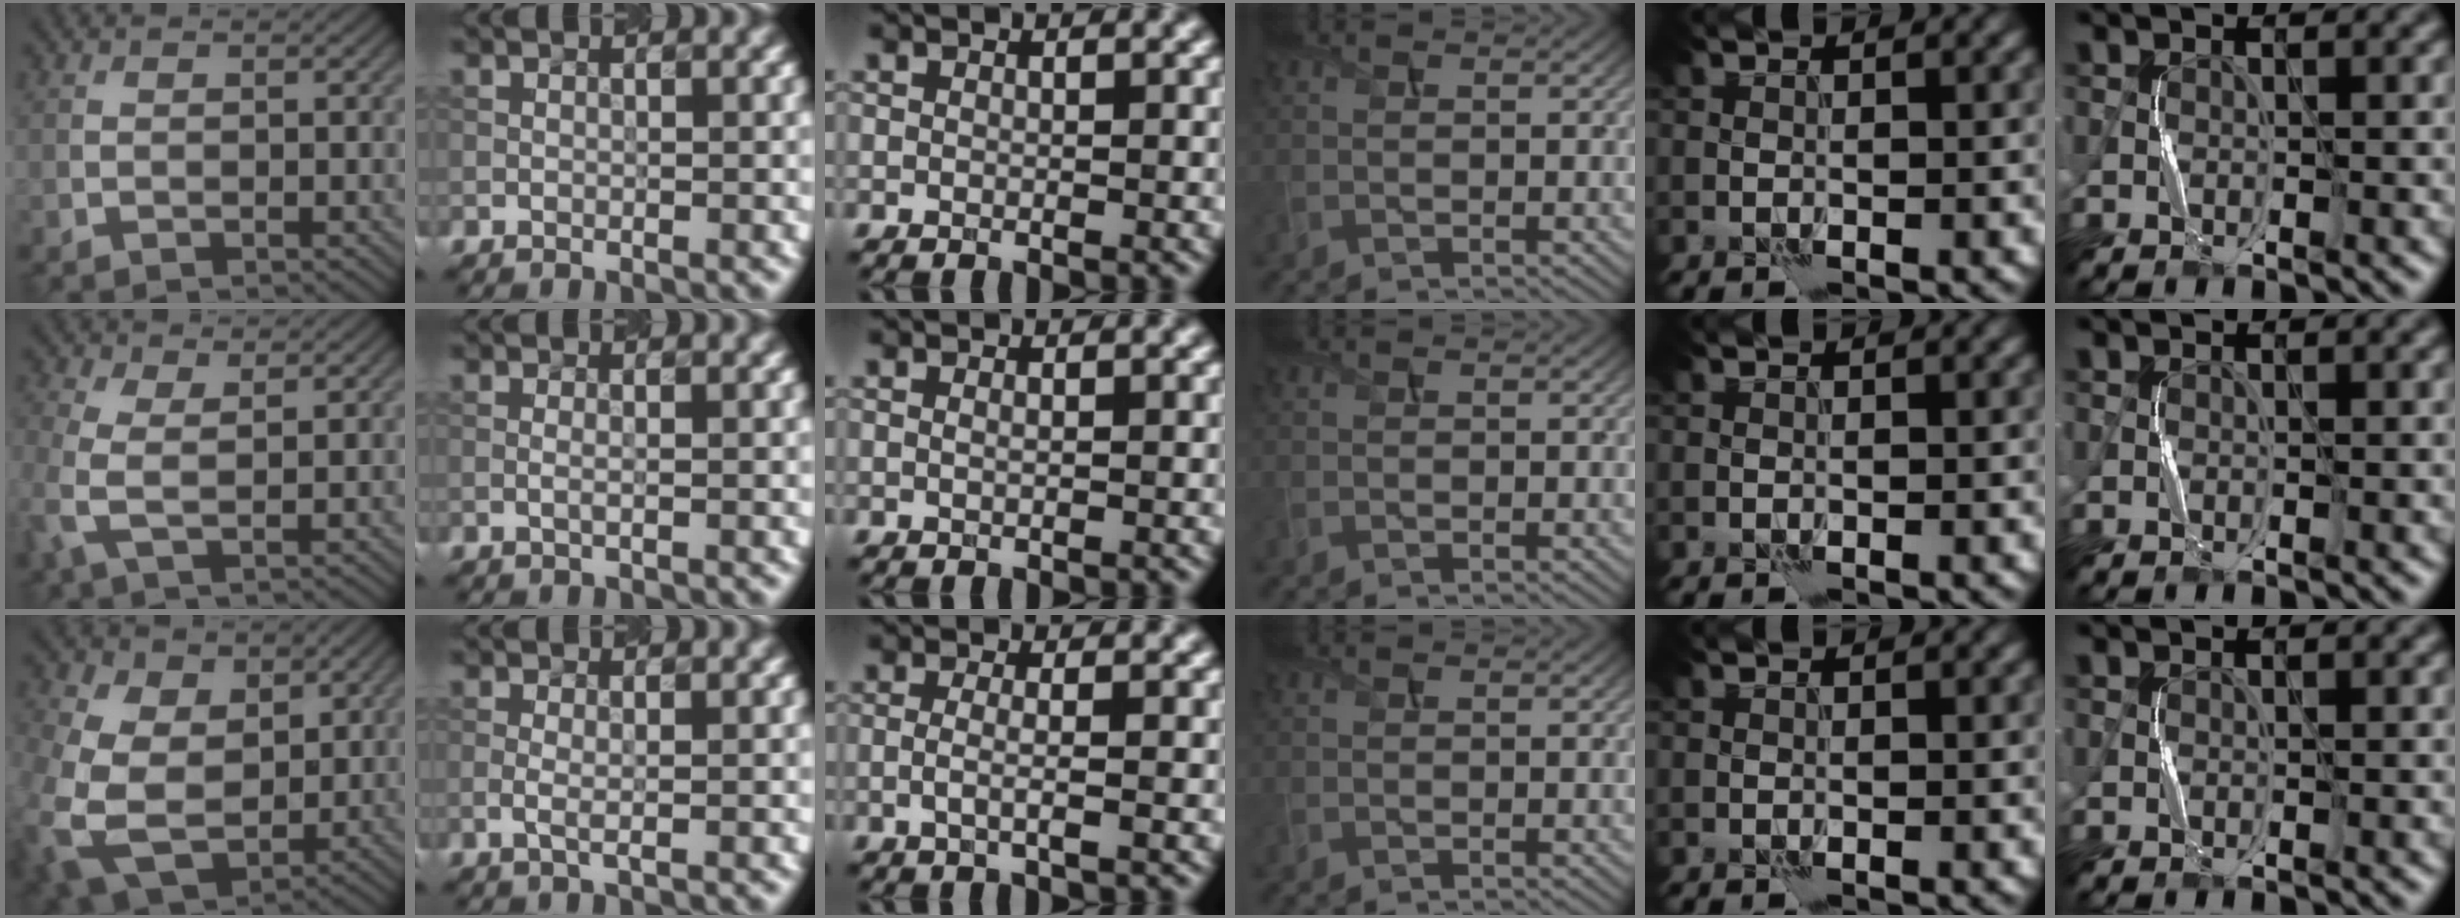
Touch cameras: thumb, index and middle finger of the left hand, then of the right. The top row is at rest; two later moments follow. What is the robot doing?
{"motion": "squeeze", "object": "sponge"}